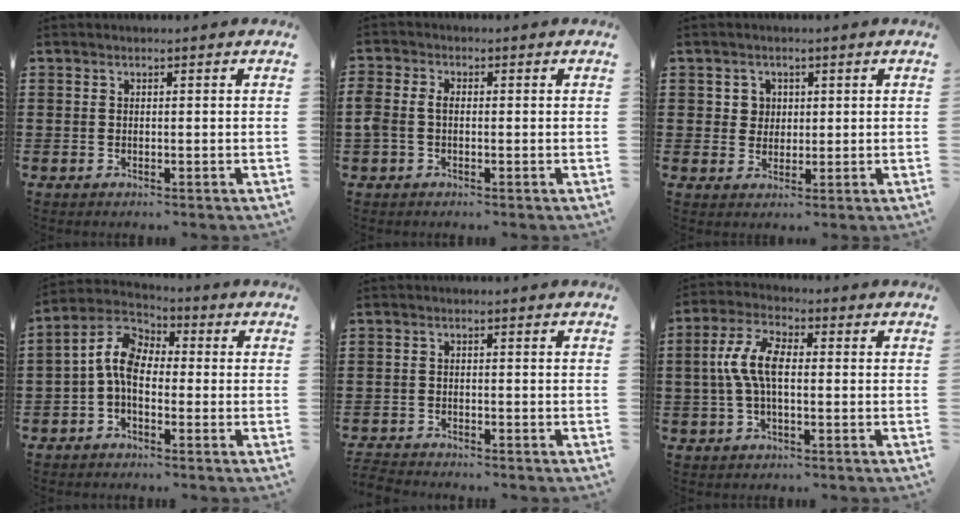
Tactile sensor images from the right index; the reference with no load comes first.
{"total": 2.5, "force": [-0.3, 1.8, 1.7], "torque": [-0.050, -0.001, -0.012]}
{"total": 2.8, "force": [0.8, 2.6, 0.6], "torque": [-0.024, 0.011, 0.012]}
{"total": 7.4, "force": [0.2, 4.8, 5.7], "torque": [-0.143, 0.001, -0.006]}
{"total": 1.8, "force": [-1.8, 0.0, -0.1], "torque": [-0.004, -0.001, -0.039]}
{"total": 6.5, "force": [-0.2, 3.1, 5.7], "torque": [-0.142, -0.002, -0.015]}